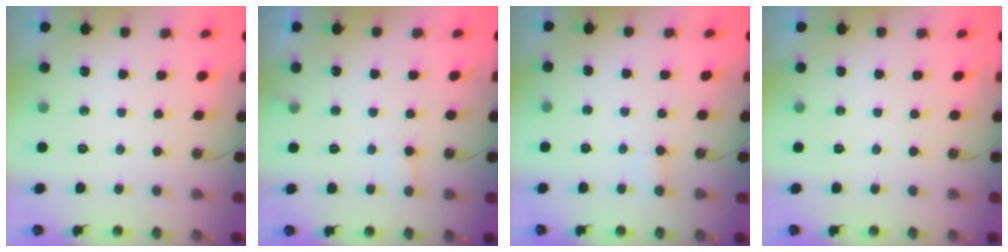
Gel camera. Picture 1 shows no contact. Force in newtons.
{"total": 6.1, "press": 6.0, "slide": 0.5}
{"total": 1.9, "press": 1.9, "slide": 0.3}
{"total": 0.0}